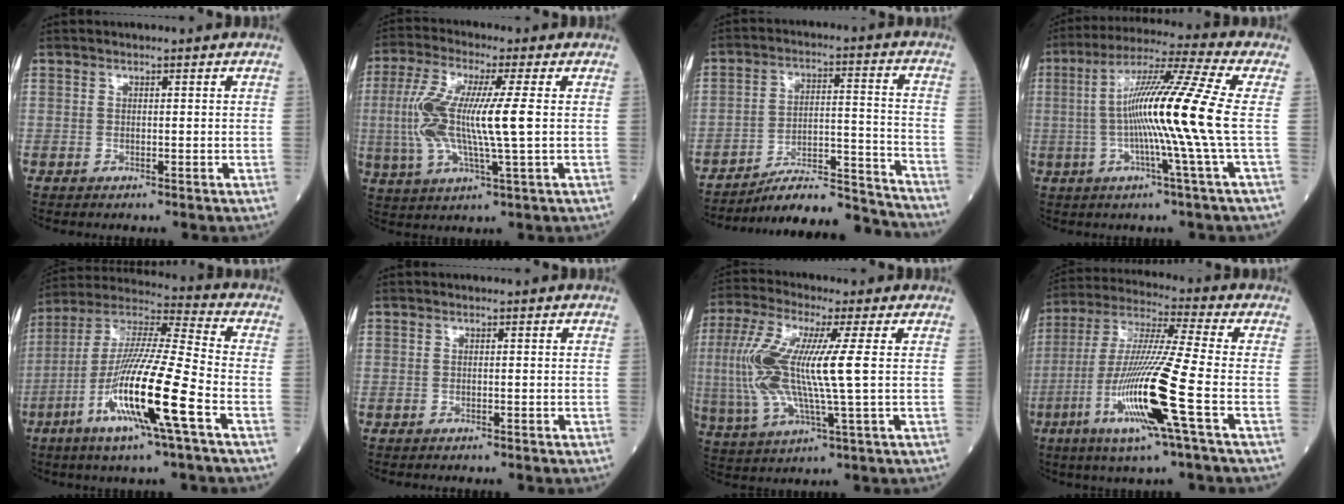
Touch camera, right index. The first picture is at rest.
{"total": 12.0, "force": [0.4, 1.2, 12.0], "torque": [-0.260, 0.005, 0.004]}
{"total": 15.1, "force": [-14.8, -0.2, 2.8], "torque": [-0.033, 0.032, -0.231]}
{"total": 14.3, "force": [-0.8, -2.9, 14.0], "torque": [-0.247, 0.000, -0.024]}
{"total": 17.5, "force": [-6.6, -0.1, 16.2], "torque": [-0.323, -0.016, -0.130]}
{"total": 1.8, "force": [-1.7, 0.2, 0.7], "torque": [-0.010, -0.001, -0.020]}
{"total": 13.5, "force": [0.8, 1.2, 13.5], "torque": [-0.305, 0.003, 0.012]}
{"total": 16.4, "force": [-5.8, -1.1, 15.3], "torque": [-0.317, -0.022, -0.116]}